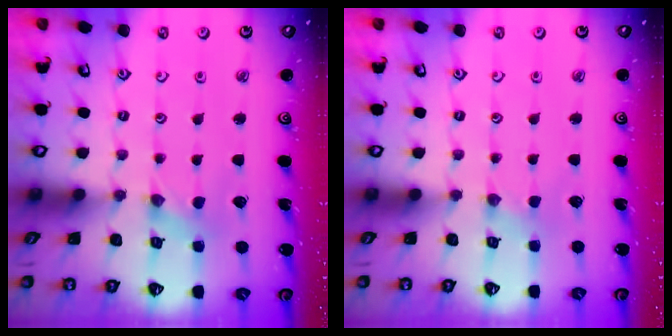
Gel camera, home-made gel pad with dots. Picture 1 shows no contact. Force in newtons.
{"total": 1.2, "press": 1.1, "slide": 0.2}